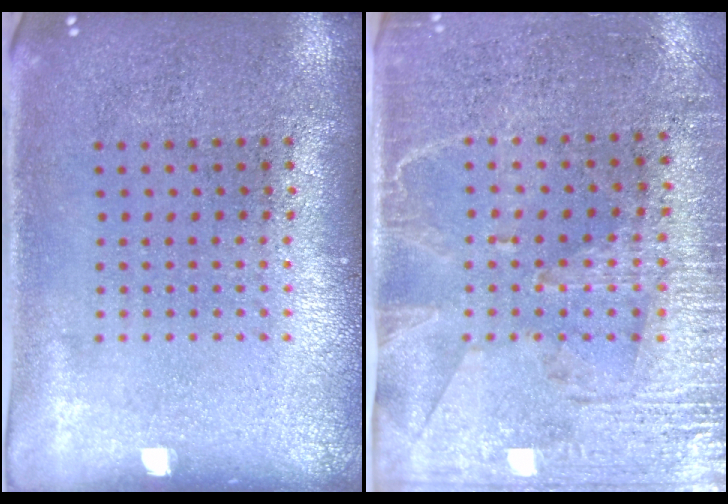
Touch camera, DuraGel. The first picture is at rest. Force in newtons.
{"total": 3.0, "press": 2.7, "slide": 1.3}